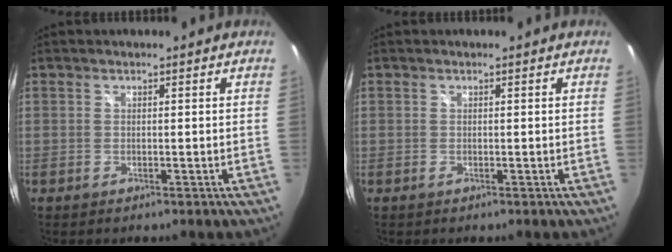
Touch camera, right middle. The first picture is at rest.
{"total": 0.0}